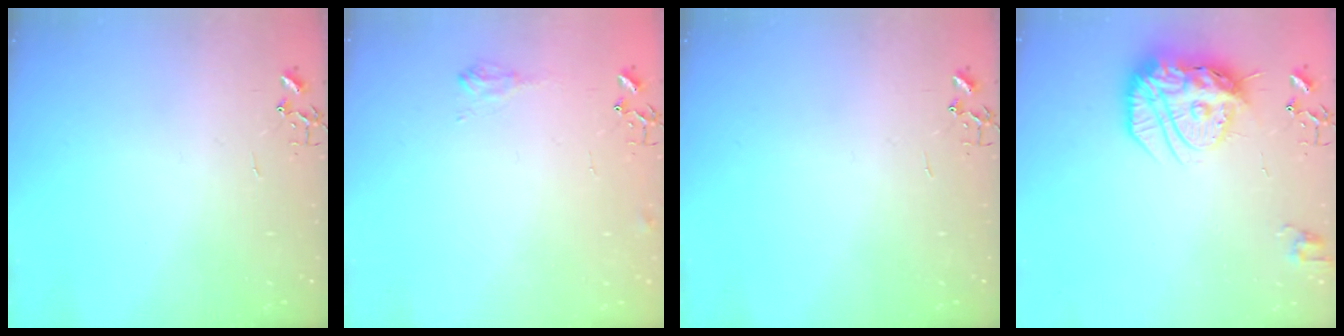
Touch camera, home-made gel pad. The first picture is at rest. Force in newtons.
{"total": 6.3, "press": 6.3, "slide": 0.8}
{"total": 0.0}
{"total": 18.3, "press": 18.2, "slide": 1.9}